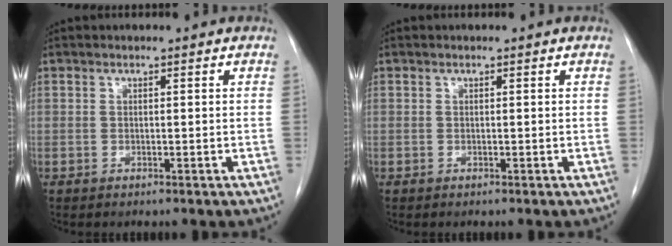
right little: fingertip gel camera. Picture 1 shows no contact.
{"total": 0.0}